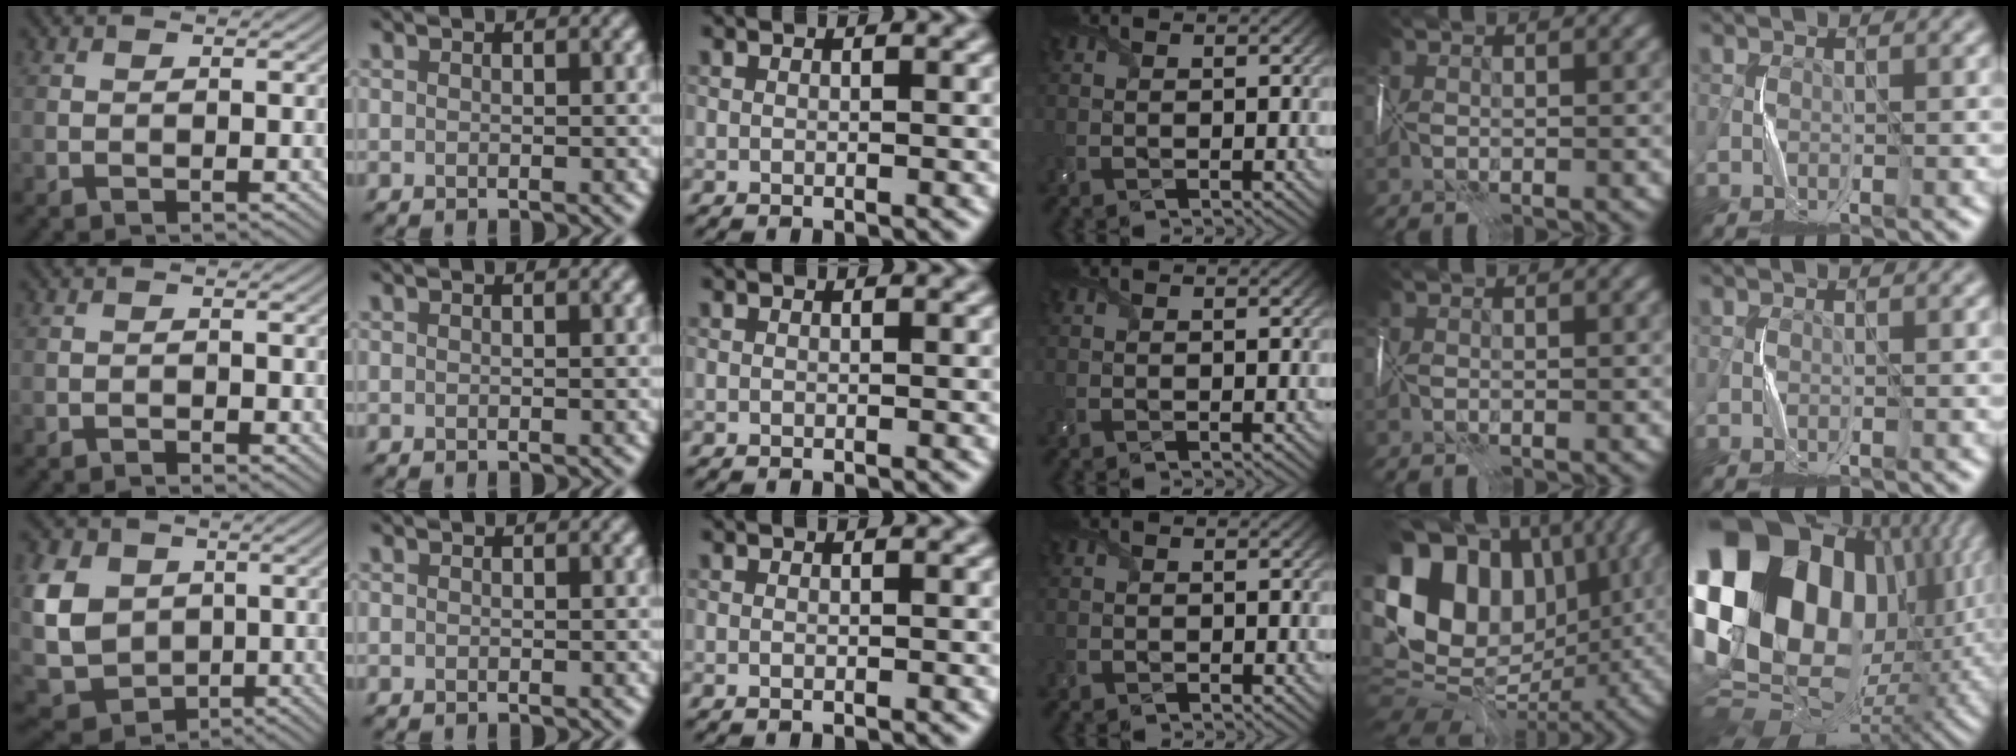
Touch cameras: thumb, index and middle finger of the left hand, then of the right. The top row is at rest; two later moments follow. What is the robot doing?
{"motion": "wrap", "object": "scarf"}